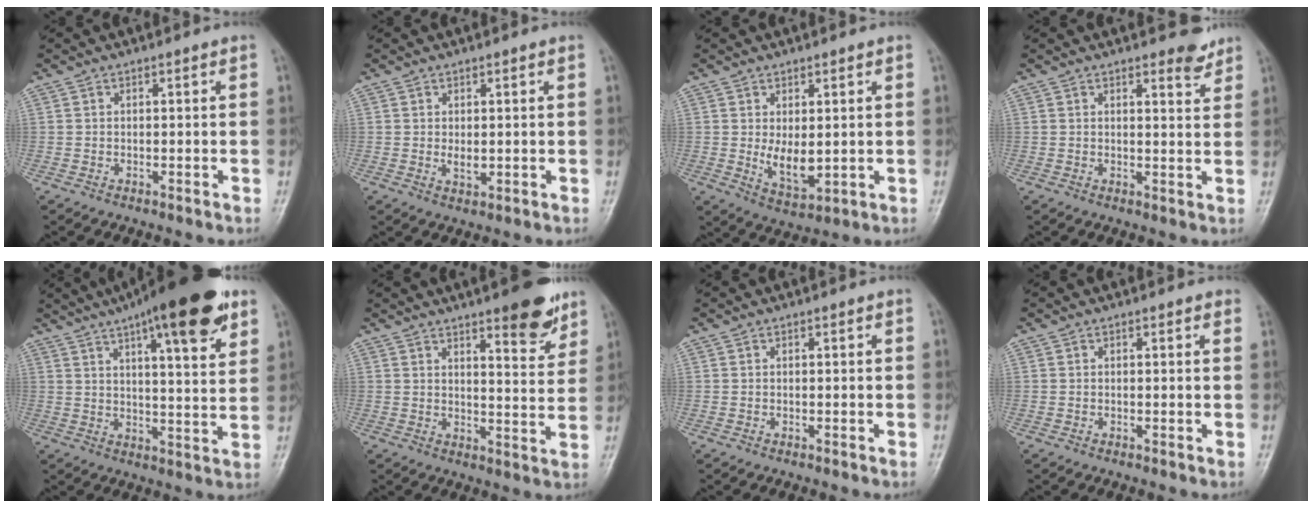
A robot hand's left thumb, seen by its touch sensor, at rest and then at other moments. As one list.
[{"total": 2.0, "force": [0.3, 1.0, 1.7], "torque": [-0.027, -0.006, 0.008]}, {"total": 6.1, "force": [0.4, 3.1, 5.3], "torque": [-0.078, -0.019, 0.021]}, {"total": 3.2, "force": [2.7, 1.0, 1.4], "torque": [-0.006, -0.022, 0.033]}, {"total": 19.3, "force": [11.3, 4.7, 14.9], "torque": [-0.202, -0.028, 0.164]}, {"total": 10.2, "force": [6.8, 2.7, 7.0], "torque": [-0.069, -0.041, 0.092]}, {"total": 0.0}, {"total": 0.7, "force": [0.6, 0.2, 0.3], "torque": [-0.002, 0.001, 0.001]}]